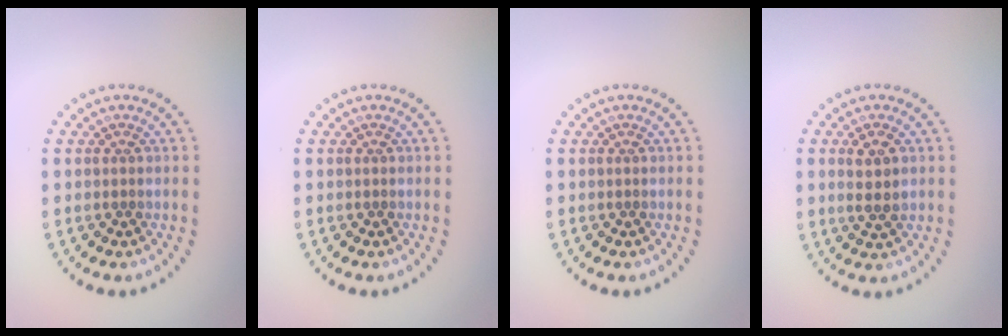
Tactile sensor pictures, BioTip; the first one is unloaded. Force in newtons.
{"total": 0.0}
{"total": 0.0}
{"total": 2.2, "press": 2.1, "slide": 0.7}